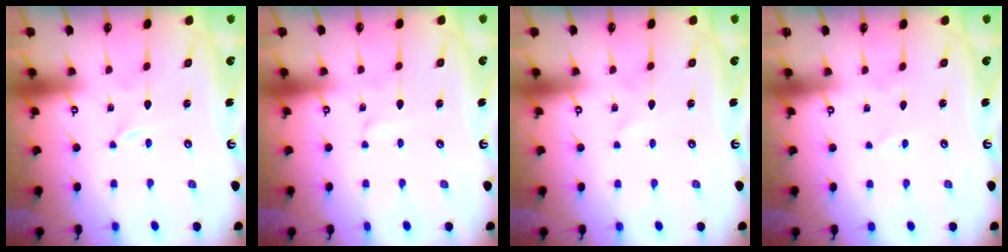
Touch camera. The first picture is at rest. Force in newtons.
{"total": 2.3, "press": 2.3, "slide": 0.3}
{"total": 1.8, "press": 1.8, "slide": 0.2}
{"total": 1.7, "press": 1.6, "slide": 0.3}